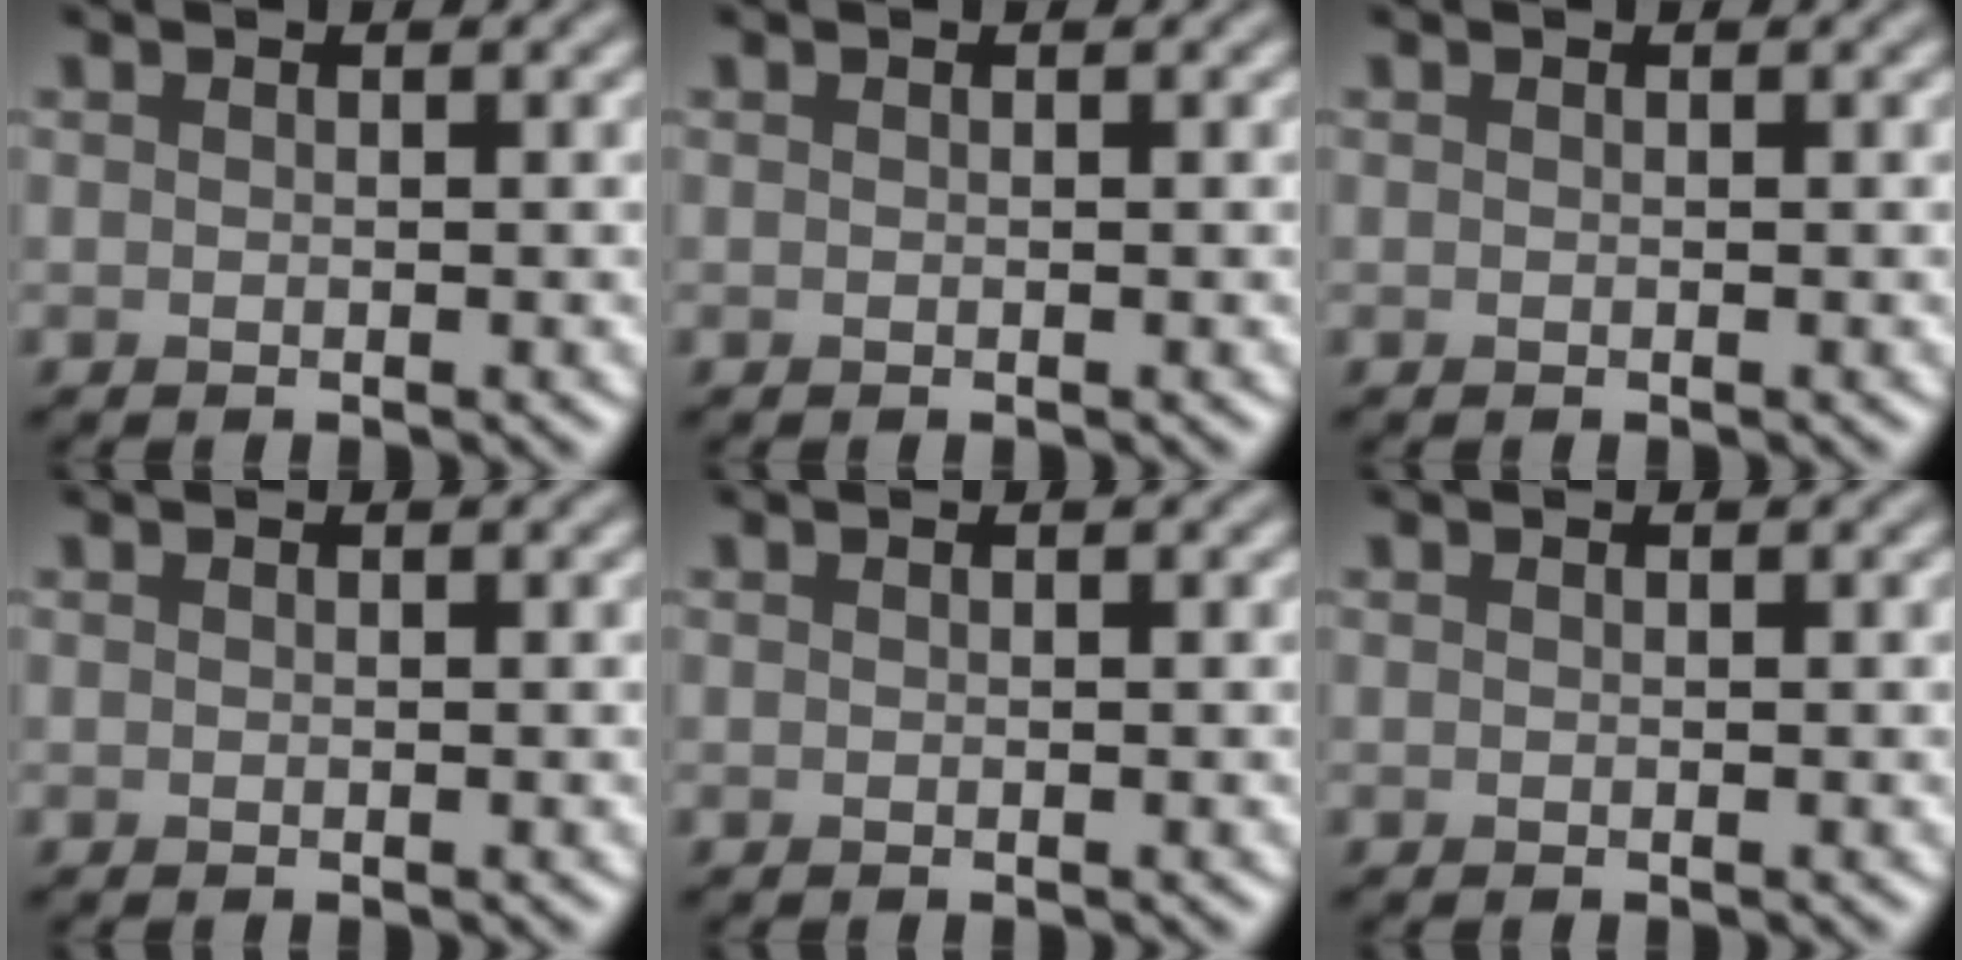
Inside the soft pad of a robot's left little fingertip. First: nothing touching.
{"total": 0.0}
{"total": 0.0}
{"total": 0.0}
{"total": 0.0}
{"total": 0.0}